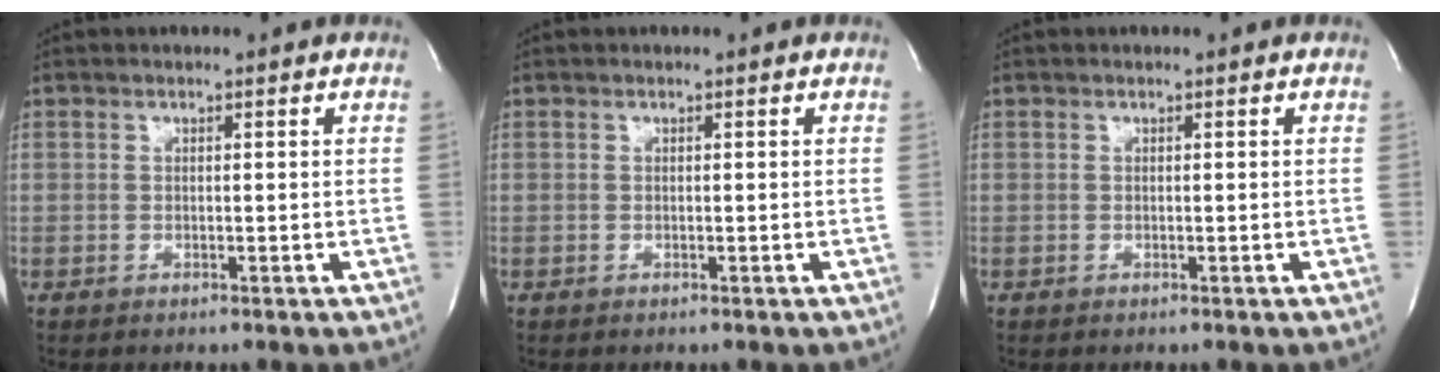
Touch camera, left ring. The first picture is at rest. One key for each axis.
{"total": 0.0}
{"total": 0.0}